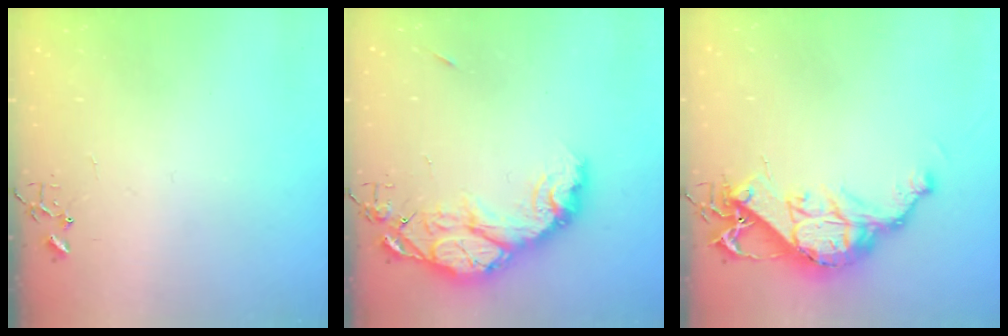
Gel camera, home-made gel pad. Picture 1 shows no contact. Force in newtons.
{"total": 15.3, "press": 15.2, "slide": 1.3}
{"total": 14.9, "press": 14.8, "slide": 1.0}